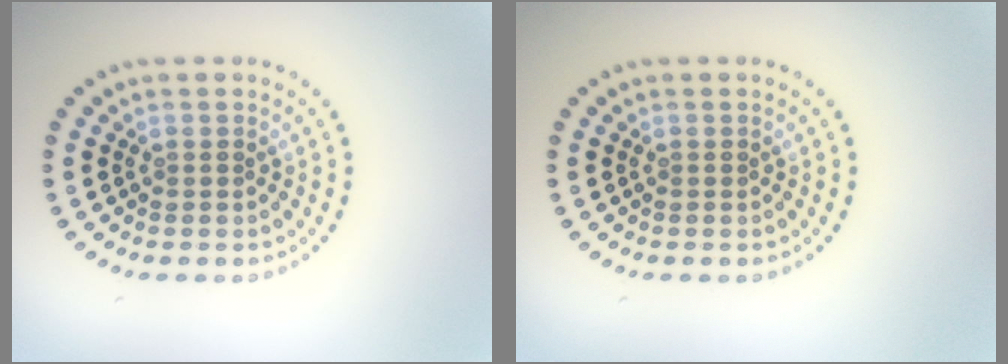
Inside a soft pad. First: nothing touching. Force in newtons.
{"total": 0.0}